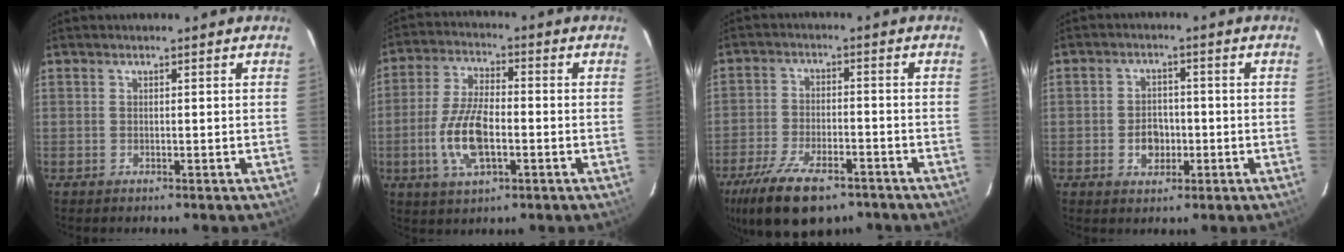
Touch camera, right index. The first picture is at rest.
{"total": 11.3, "force": [-3.0, 4.9, 9.8], "torque": [-0.204, 0.000, -0.055]}
{"total": 16.2, "force": [-11.0, 6.9, 9.7], "torque": [-0.215, -0.030, -0.183]}
{"total": 4.9, "force": [-1.4, 3.8, 2.9], "torque": [-0.053, 0.009, -0.017]}